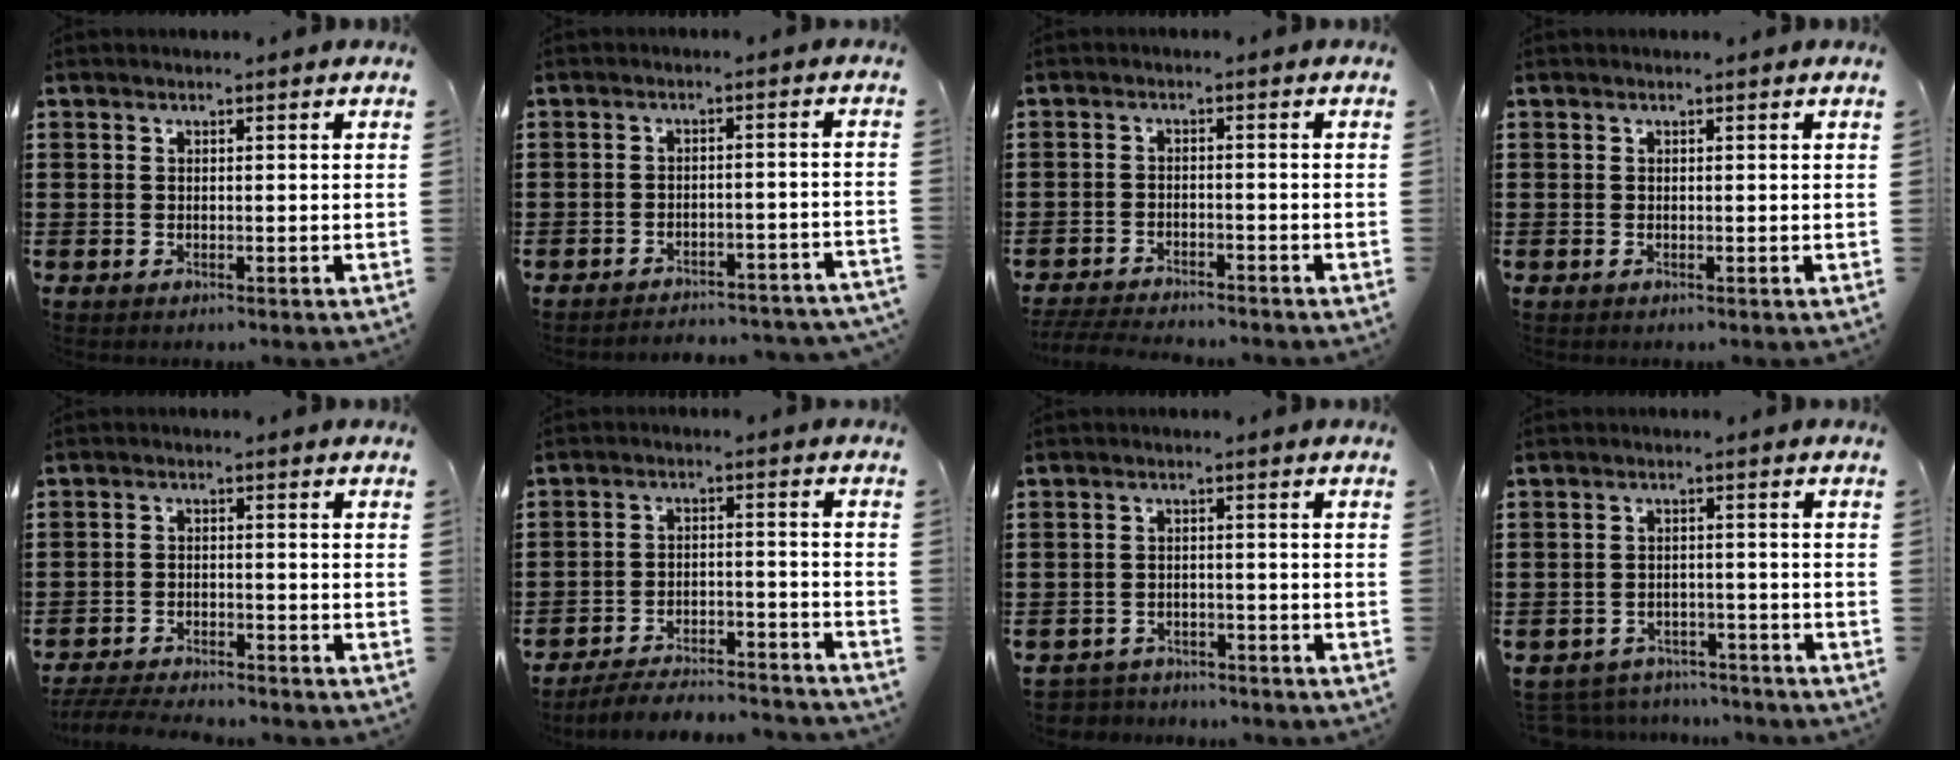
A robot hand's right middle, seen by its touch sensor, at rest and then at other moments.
{"total": 2.5, "force": [-2.4, -0.5, 0.2], "torque": [-0.002, 0.002, -0.051]}
{"total": 3.0, "force": [-2.9, -0.2, 0.4], "torque": [-0.010, -0.003, -0.064]}
{"total": 0.0}
{"total": 3.4, "force": [-3.3, -0.3, 0.6], "torque": [-0.013, -0.003, -0.069]}
{"total": 4.5, "force": [-4.3, -0.2, 0.9], "torque": [-0.019, -0.001, -0.088]}
{"total": 2.1, "force": [-2.1, 0.0, -0.5], "torque": [0.004, 0.000, -0.048]}
{"total": 2.7, "force": [-2.7, 0.1, -0.2], "torque": [0.000, 0.002, -0.060]}